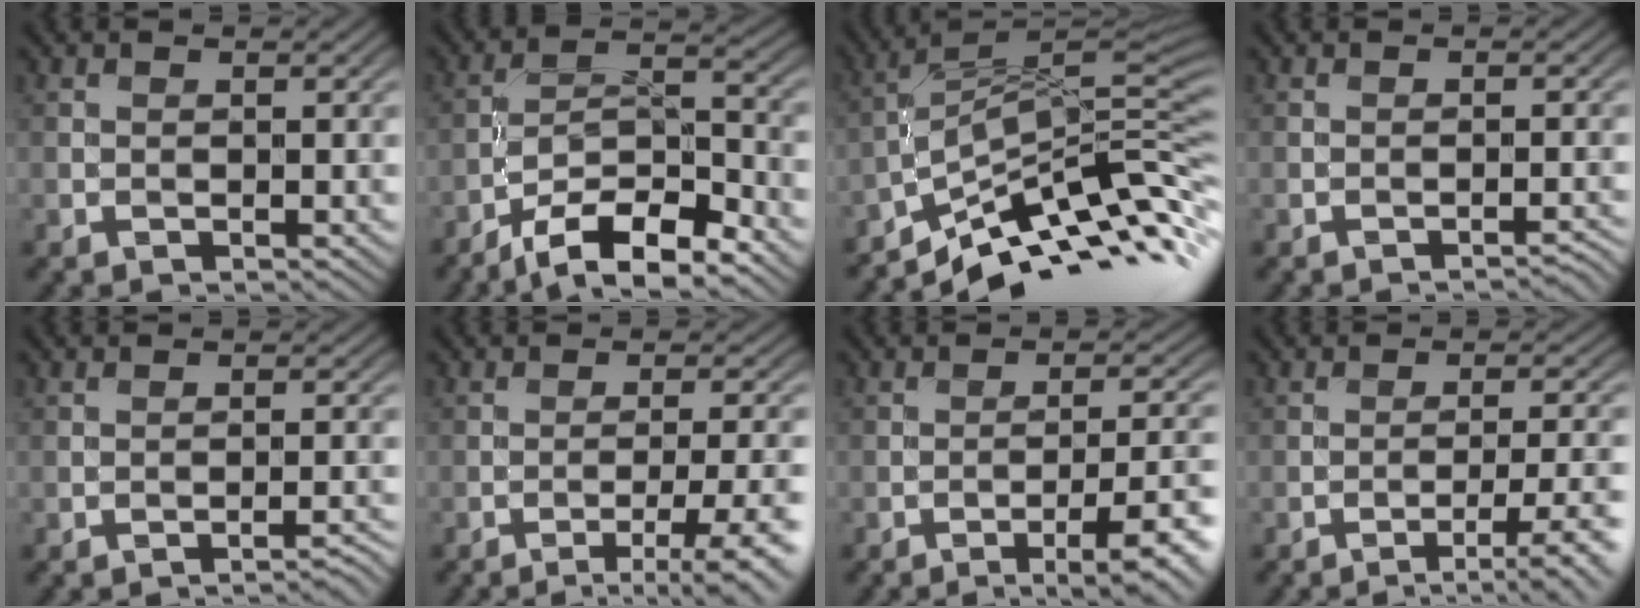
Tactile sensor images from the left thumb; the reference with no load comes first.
{"total": 11.3, "force": [-8.1, 3.4, 7.1], "torque": [-0.124, -0.001, -0.152]}
{"total": 11.1, "force": [-5.5, 3.4, 9.1], "torque": [-0.157, 0.012, -0.096]}
{"total": 1.7, "force": [-1.5, 0.1, 0.8], "torque": [-0.009, 0.004, -0.024]}
{"total": 2.2, "force": [-1.8, 0.2, 1.2], "torque": [-0.015, 0.006, -0.031]}
{"total": 7.4, "force": [-4.1, 1.4, 6.1], "torque": [-0.099, 0.002, -0.051]}
{"total": 8.3, "force": [-4.3, 1.9, 6.8], "torque": [-0.109, 0.004, -0.056]}
{"total": 6.6, "force": [-3.5, 1.5, 5.4], "torque": [-0.087, -0.001, -0.043]}